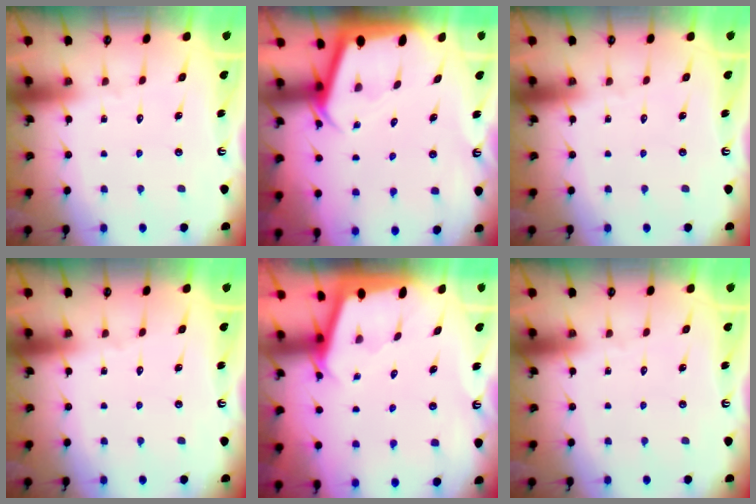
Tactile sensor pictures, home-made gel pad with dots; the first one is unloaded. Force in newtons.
{"total": 2.7, "press": 2.7, "slide": 0.1}
{"total": 0.0}
{"total": 0.0}
{"total": 1.8, "press": 1.8, "slide": 0.1}
{"total": 0.0}